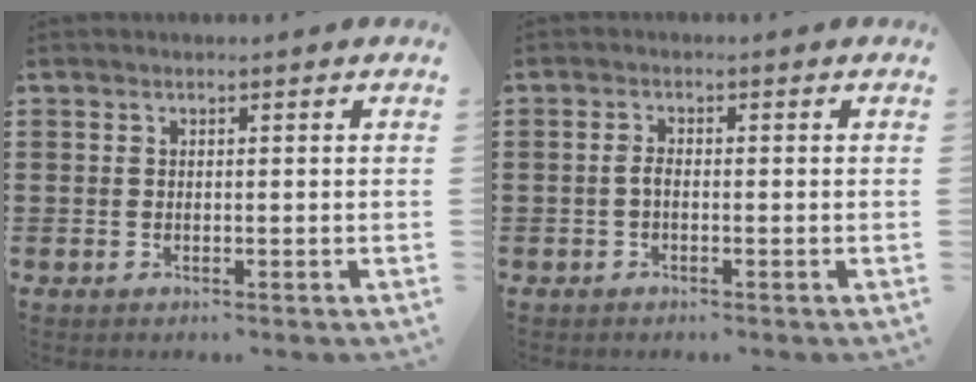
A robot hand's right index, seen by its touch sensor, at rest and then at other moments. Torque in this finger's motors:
{"motor_torque": [0.40, 0.15, 0.21, 0.07]}